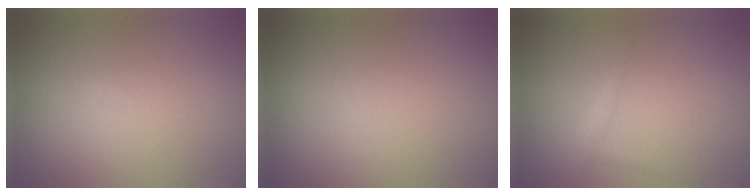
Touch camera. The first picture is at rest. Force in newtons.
{"total": 0.0}
{"total": 0.9, "press": 0.9, "slide": 0.1}